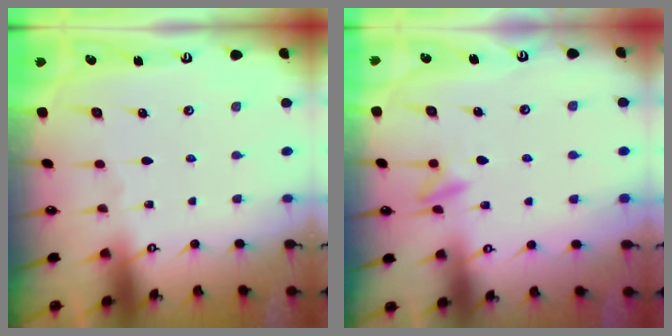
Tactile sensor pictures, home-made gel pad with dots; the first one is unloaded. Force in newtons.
{"total": 6.7, "press": 6.6, "slide": 1.2}